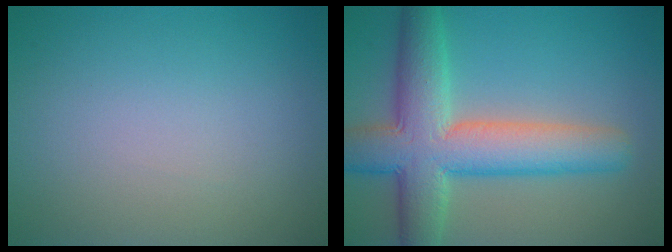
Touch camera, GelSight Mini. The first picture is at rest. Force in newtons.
{"total": 9.1, "press": 9.1, "slide": 0.6}